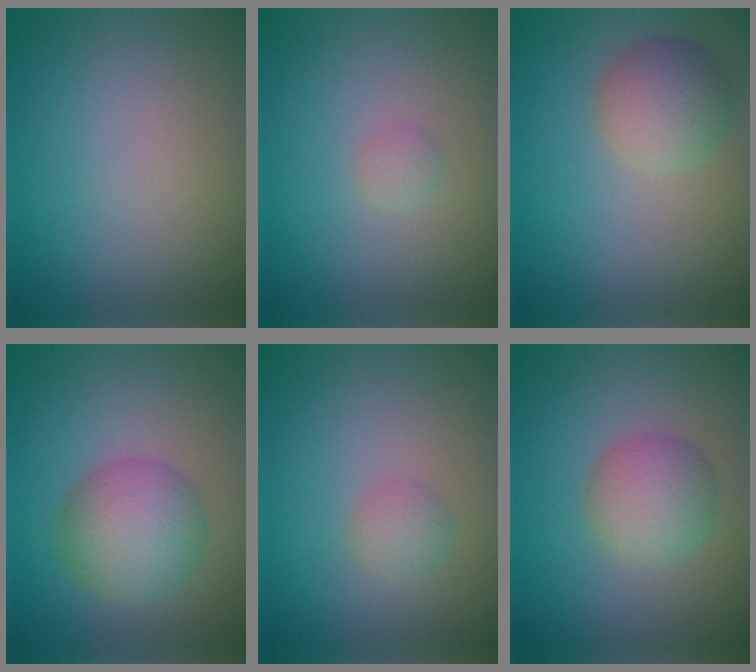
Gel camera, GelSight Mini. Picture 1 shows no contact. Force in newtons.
{"total": 0.9, "press": 0.8, "slide": 0.1}
{"total": 3.8, "press": 3.8, "slide": 0.3}
{"total": 5.2, "press": 5.2, "slide": 0.3}
{"total": 1.4, "press": 1.4, "slide": 0.1}
{"total": 3.7, "press": 3.7, "slide": 0.1}